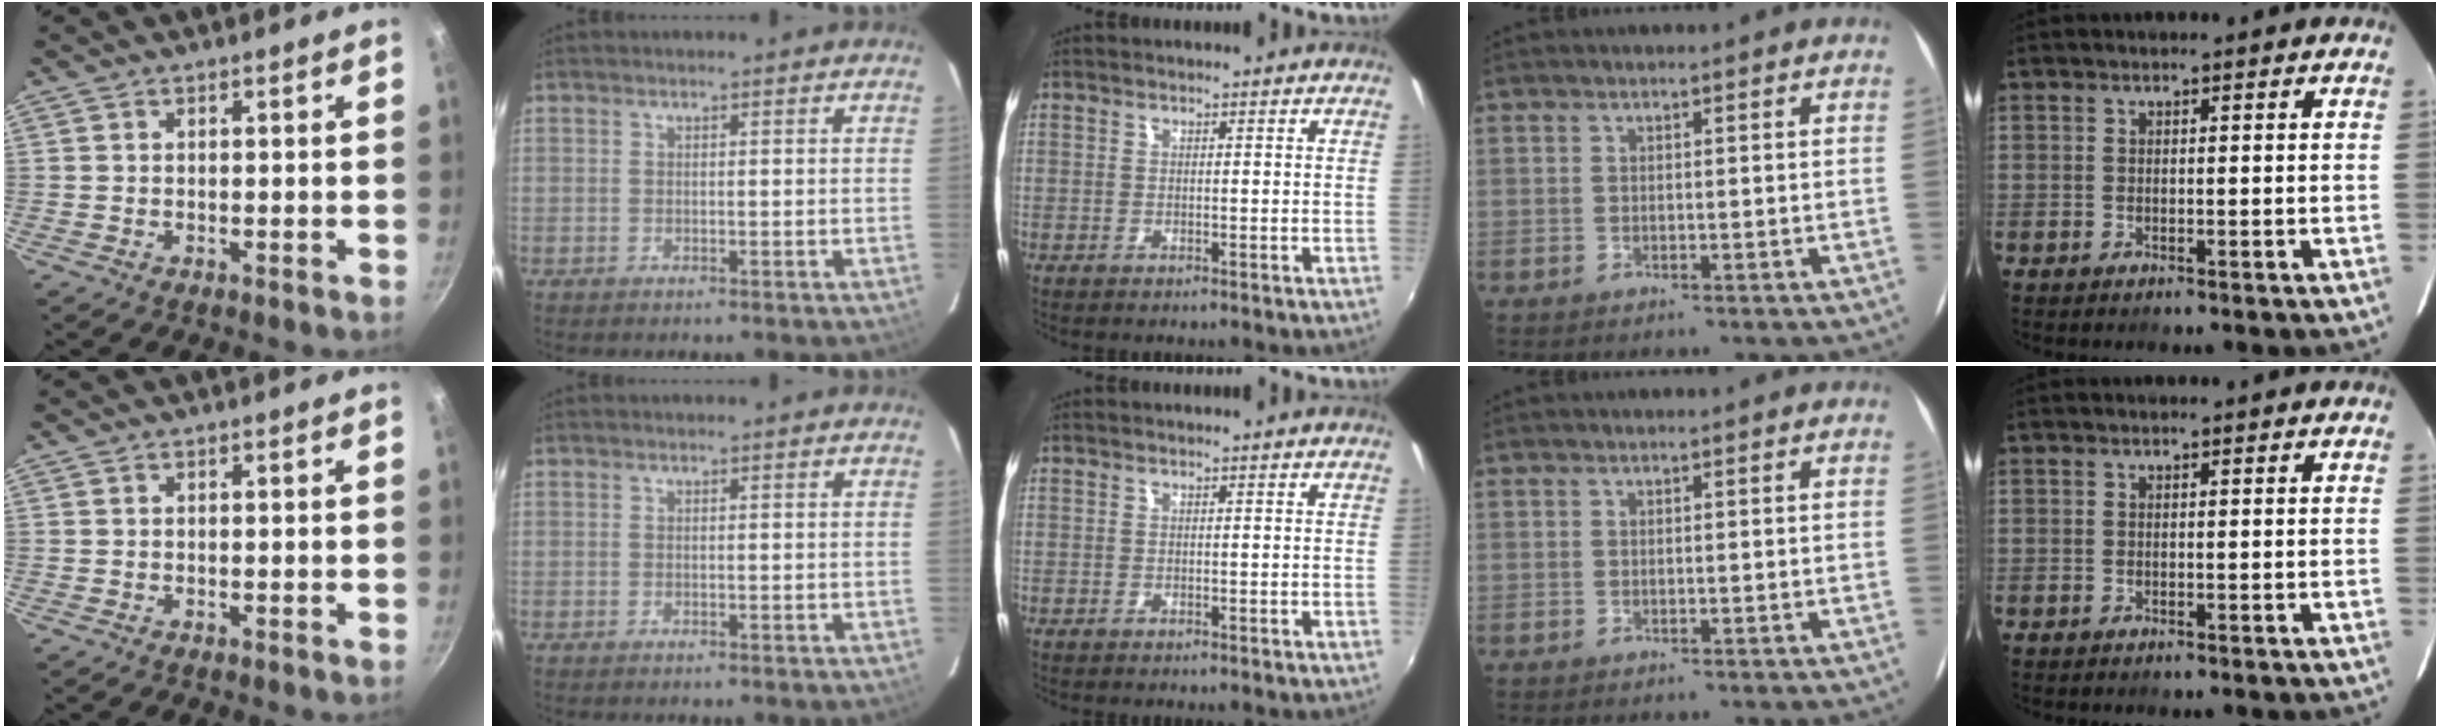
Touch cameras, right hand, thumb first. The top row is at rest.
{}